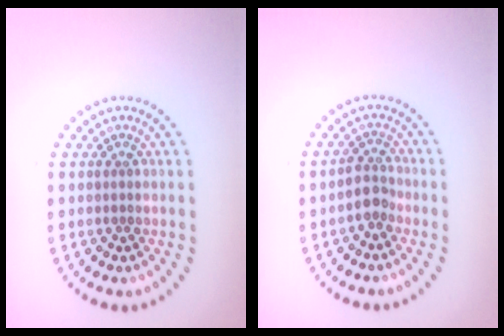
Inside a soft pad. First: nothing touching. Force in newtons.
{"total": 2.2, "press": 1.9, "slide": 1.0}